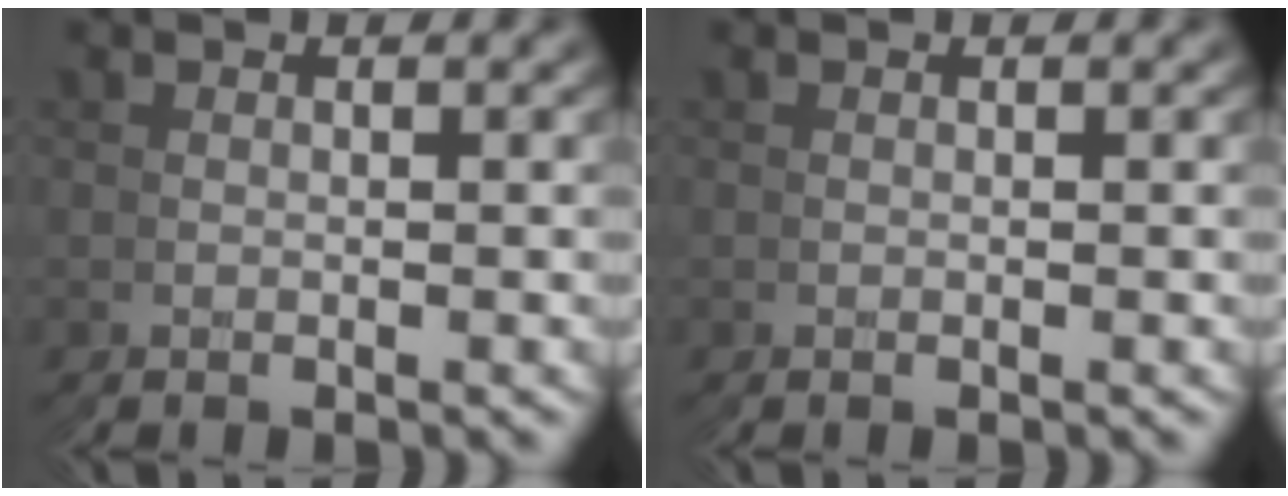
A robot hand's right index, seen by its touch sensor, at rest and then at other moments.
{"total": 0.0}